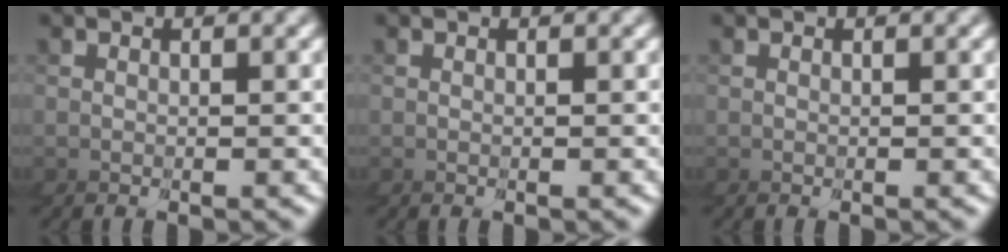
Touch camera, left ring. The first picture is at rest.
{"total": 0.0}
{"total": 0.0}